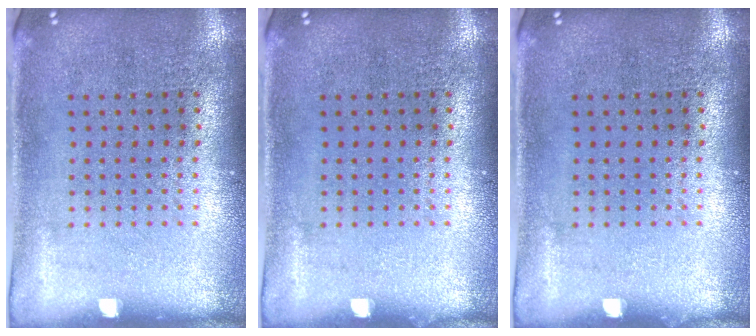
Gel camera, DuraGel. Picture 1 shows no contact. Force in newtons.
{"total": 0.0}
{"total": 0.0}